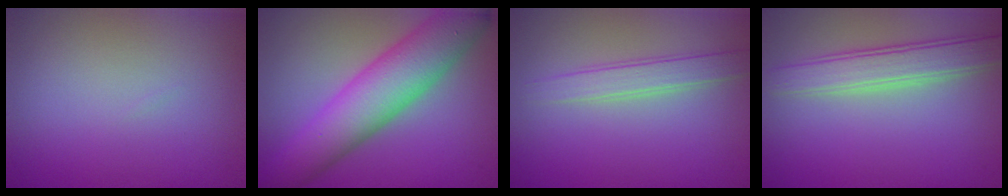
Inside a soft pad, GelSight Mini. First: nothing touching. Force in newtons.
{"total": 8.7, "press": 8.7, "slide": 0.4}
{"total": 2.4, "press": 2.4, "slide": 0.1}
{"total": 4.1, "press": 4.1, "slide": 0.3}